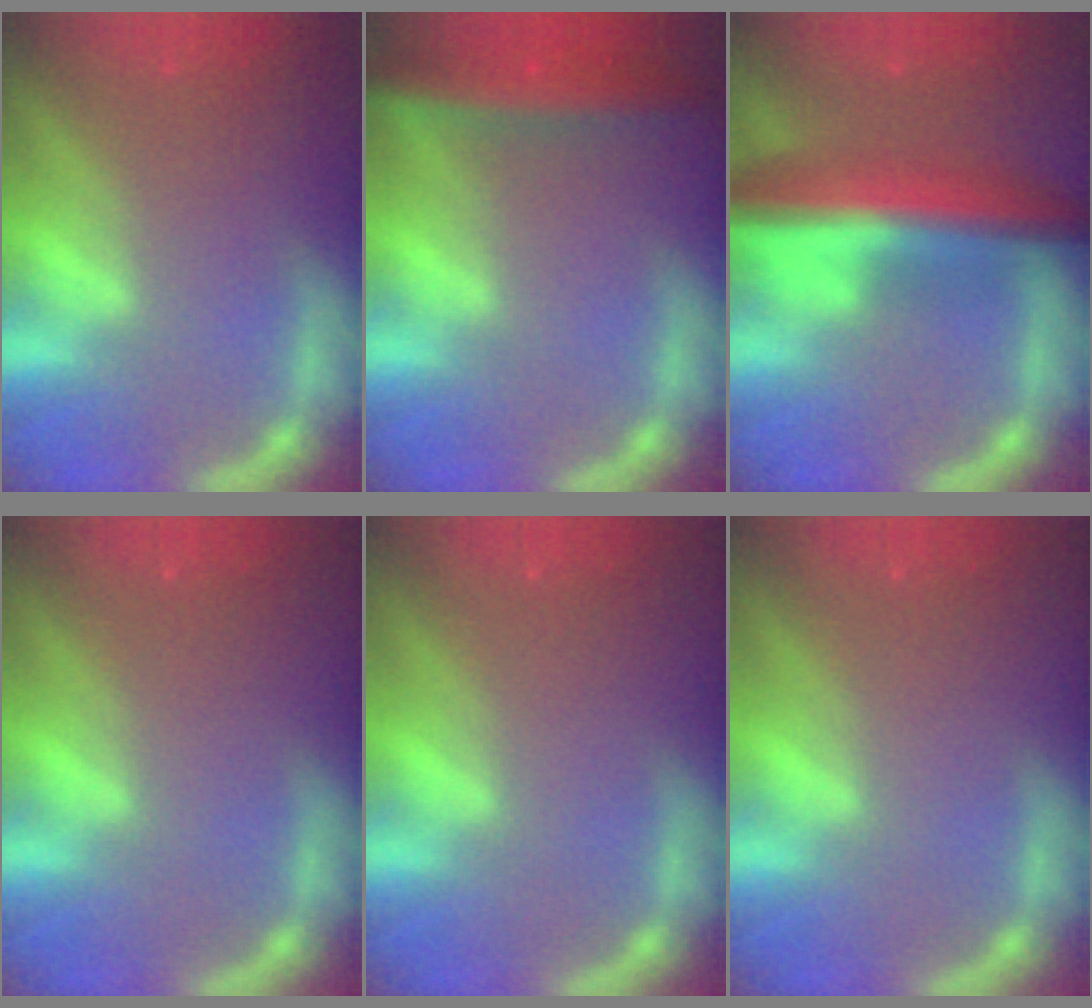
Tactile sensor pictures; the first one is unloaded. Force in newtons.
{"total": 5.5}
{"total": 9.5}
{"total": 0.0}
{"total": 0.0}
{"total": 0.0}